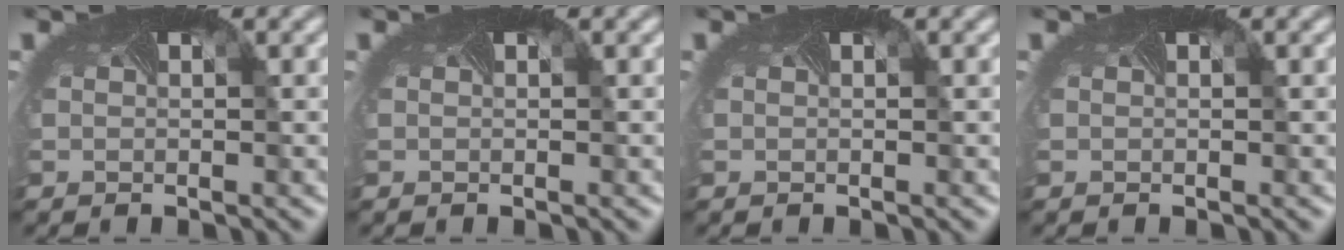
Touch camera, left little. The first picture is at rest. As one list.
[{"total": 0.0}, {"total": 0.0}, {"total": 0.0}]